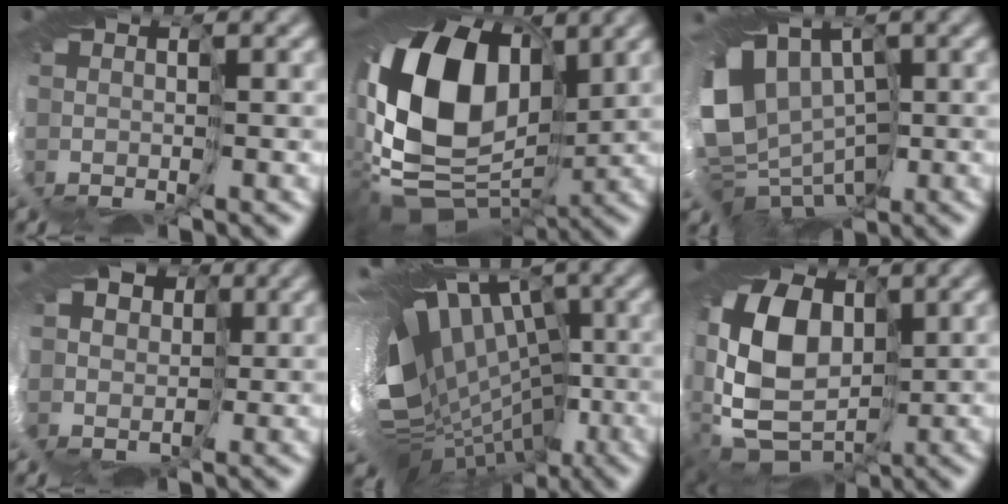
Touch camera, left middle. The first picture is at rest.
{"total": 16.1, "force": [0.7, 10.7, 12.0], "torque": [-0.262, 0.021, 0.009]}
{"total": 8.1, "force": [0.3, 6.7, 4.5], "torque": [-0.091, -0.009, 0.016]}
{"total": 9.5, "force": [2.8, 8.3, 3.7], "torque": [-0.078, 0.028, 0.013]}
{"total": 16.3, "force": [-0.3, 11.2, 11.8], "torque": [-0.179, 0.006, 0.011]}
{"total": 13.3, "force": [0.6, 10.2, 8.5], "torque": [-0.178, -0.003, 0.032]}